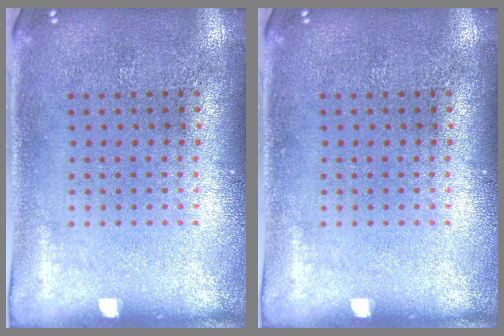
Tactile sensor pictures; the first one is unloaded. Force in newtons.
{"total": 0.0}